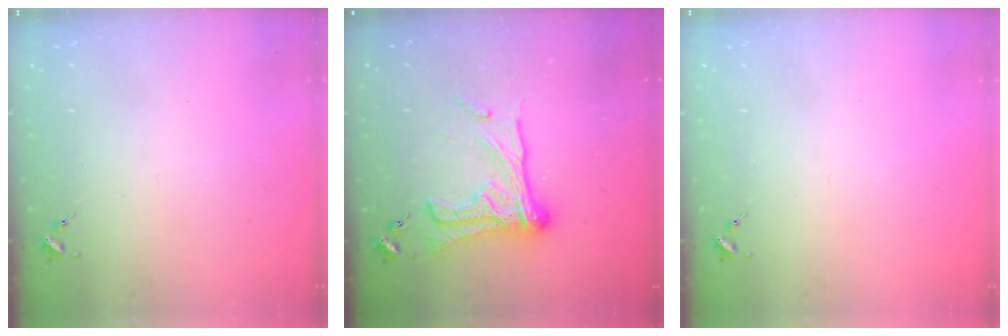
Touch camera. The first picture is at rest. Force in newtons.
{"total": 19.1, "press": 19.0, "slide": 1.7}
{"total": 0.0}